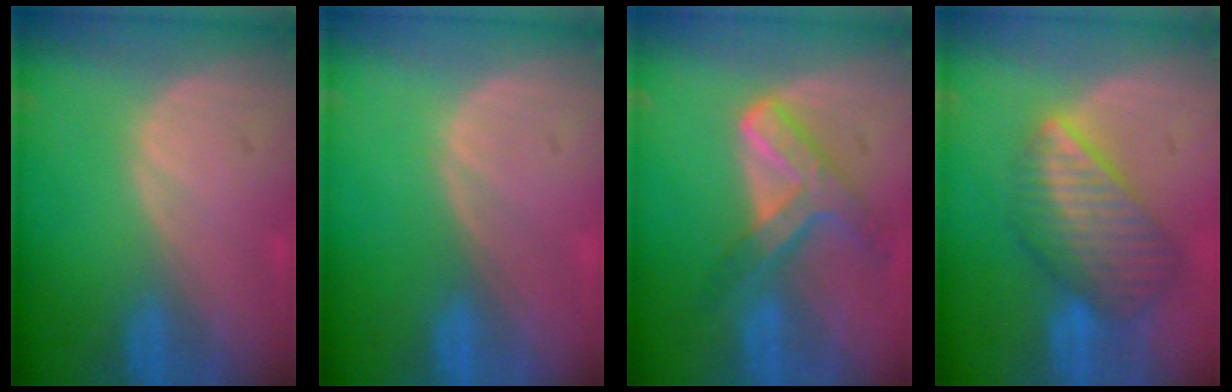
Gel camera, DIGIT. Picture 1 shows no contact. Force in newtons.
{"total": 0.0}
{"total": 7.2, "press": 6.2, "slide": 3.8}
{"total": 8.3, "press": 7.5, "slide": 3.6}